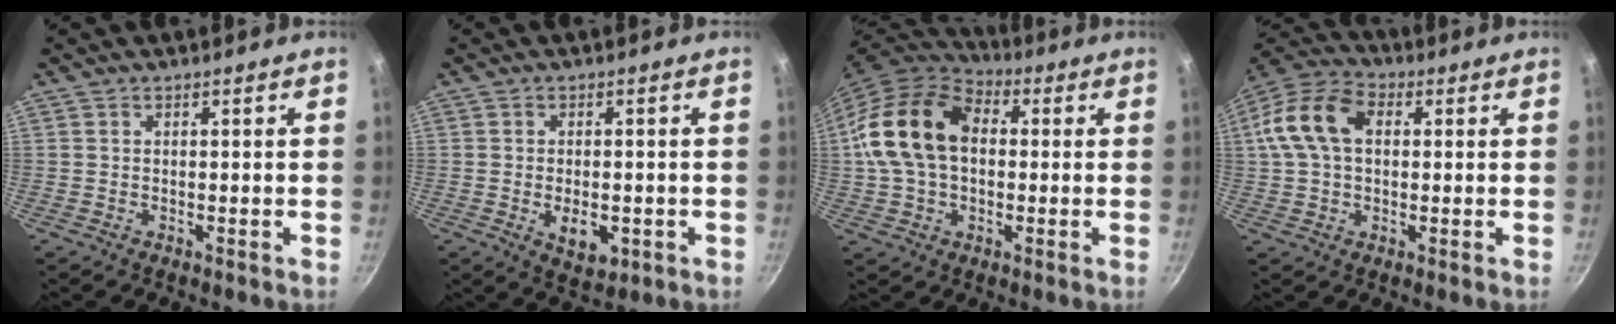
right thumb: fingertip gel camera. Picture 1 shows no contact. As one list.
[{"total": 6.0, "force": [-1.6, 3.5, 4.6], "torque": [-0.056, -0.003, -0.012]}, {"total": 17.5, "force": [1.5, 12.2, 12.5], "torque": [-0.217, 0.032, 0.013]}, {"total": 12.8, "force": [2.2, 8.5, 9.4], "torque": [-0.168, 0.028, 0.024]}]